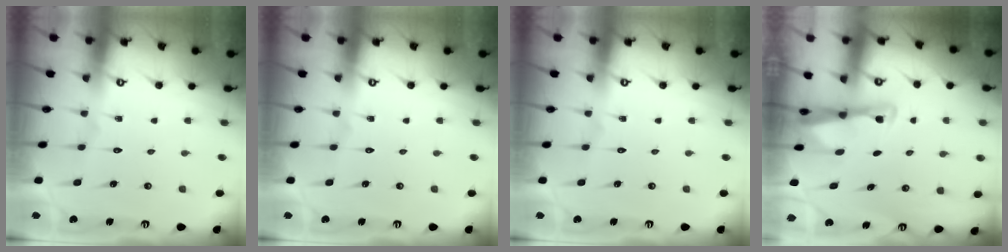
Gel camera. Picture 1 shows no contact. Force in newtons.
{"total": 0.0}
{"total": 0.0}
{"total": 2.7, "press": 2.7, "slide": 0.2}